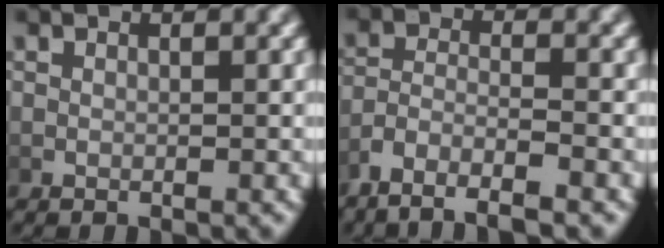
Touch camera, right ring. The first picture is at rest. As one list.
[{"total": 5.6, "force": [-4.5, 1.9, 2.7], "torque": [-0.056, -0.017, -0.071]}]